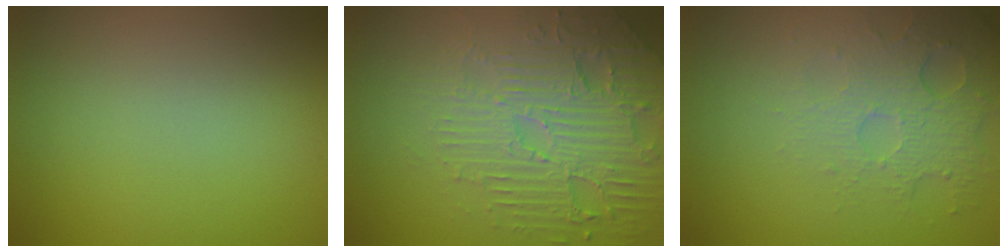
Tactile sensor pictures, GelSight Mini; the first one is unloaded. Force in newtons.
{"total": 6.7, "press": 5.2, "slide": 4.2}
{"total": 5.0, "press": 3.3, "slide": 3.8}